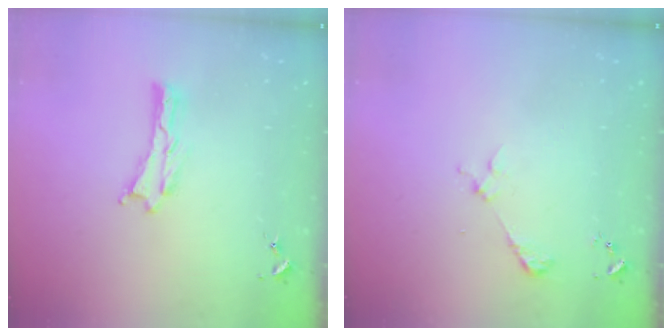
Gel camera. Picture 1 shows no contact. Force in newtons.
{"total": 2.2, "press": 2.2, "slide": 0.2}